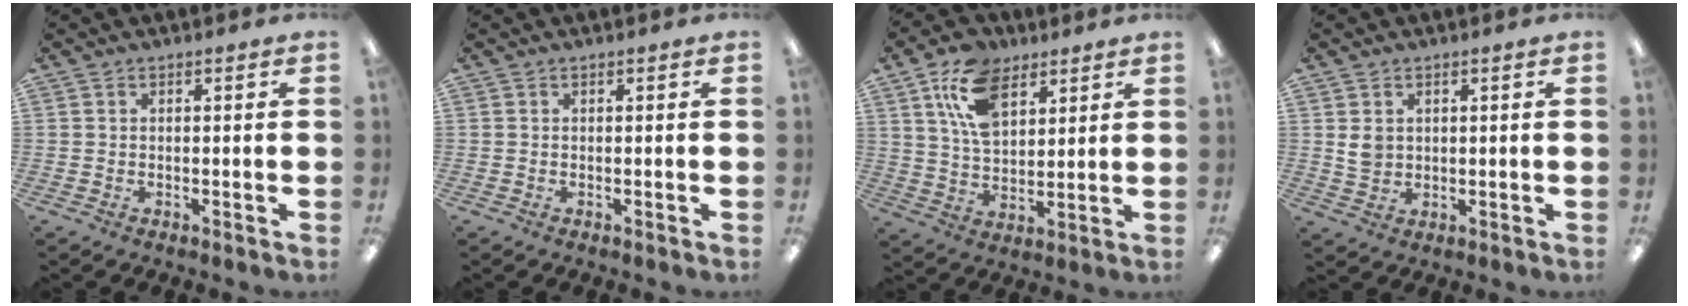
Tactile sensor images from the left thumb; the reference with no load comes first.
{"total": 0.0}
{"total": 13.9, "force": [7.5, 8.4, 8.3], "torque": [-0.148, -0.009, 0.139]}
{"total": 3.5, "force": [1.1, 2.9, 1.5], "torque": [-0.024, 0.002, 0.020]}